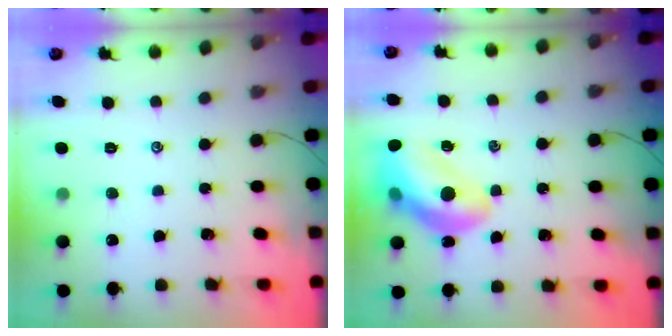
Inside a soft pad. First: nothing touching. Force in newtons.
{"total": 15.7, "press": 15.2, "slide": 3.9}